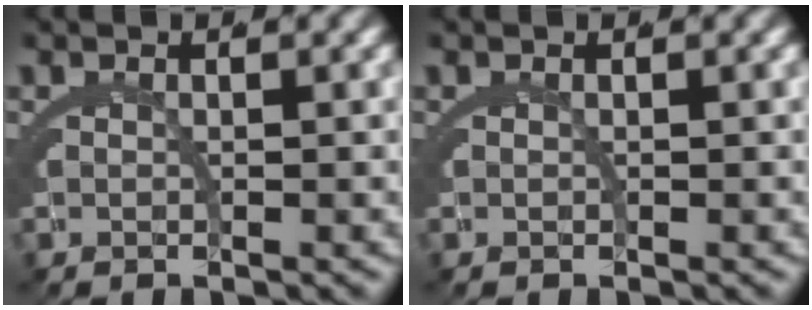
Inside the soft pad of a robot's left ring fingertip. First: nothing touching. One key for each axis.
{"total": 0.0}